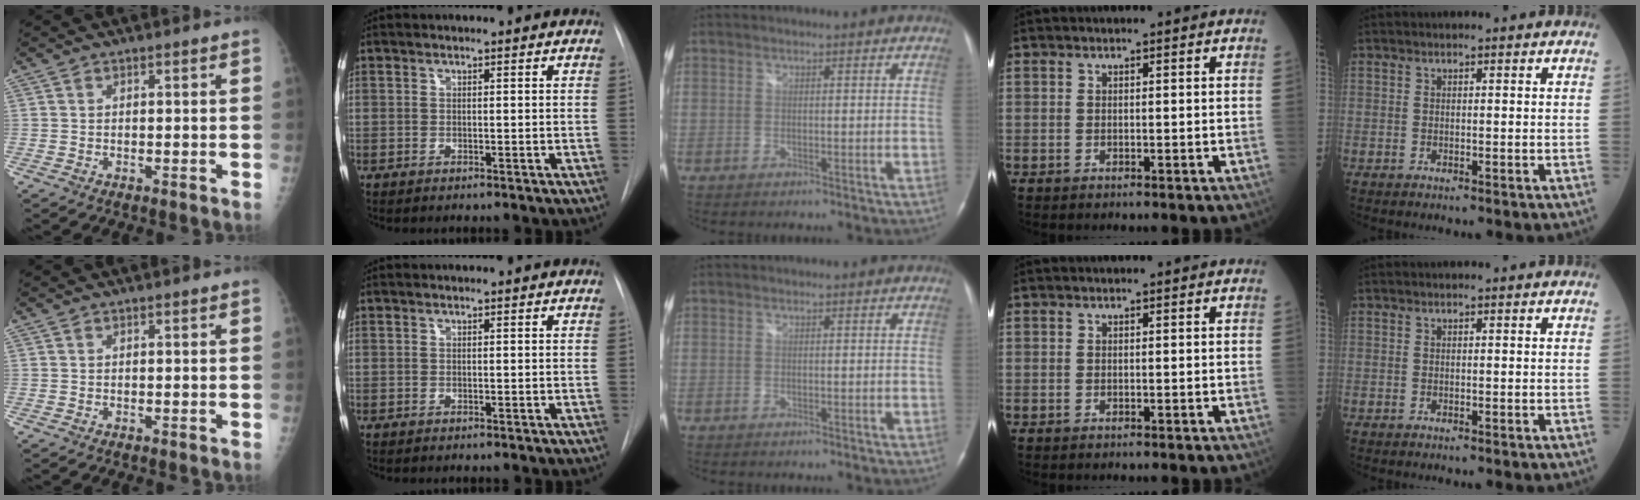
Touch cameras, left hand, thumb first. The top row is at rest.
{}